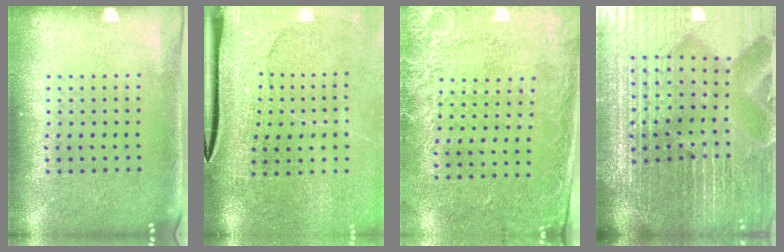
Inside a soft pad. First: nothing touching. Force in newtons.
{"total": 3.8, "press": 3.1, "slide": 2.1}
{"total": 2.5, "press": 1.9, "slide": 1.6}
{"total": 7.2, "press": 6.3, "slide": 3.5}